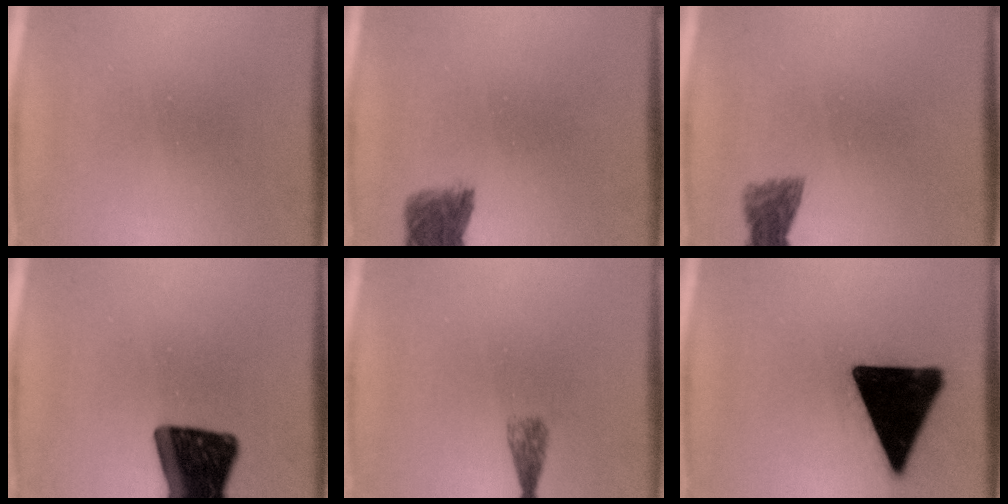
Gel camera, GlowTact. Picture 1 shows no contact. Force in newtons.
{"total": 4.1}
{"total": 2.0}
{"total": 16.2}
{"total": 1.4}
{"total": 19.6}